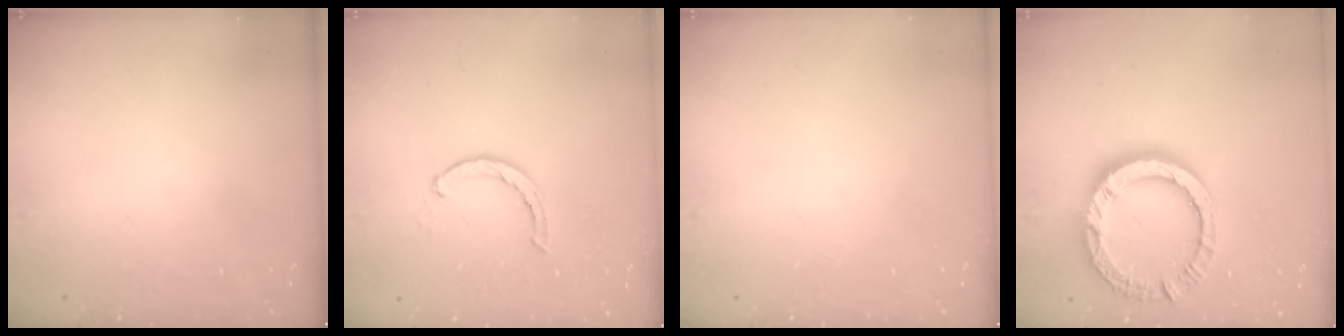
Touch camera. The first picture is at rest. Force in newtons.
{"total": 2.1, "press": 2.0, "slide": 0.4}
{"total": 0.0}
{"total": 14.8, "press": 14.7, "slide": 1.6}